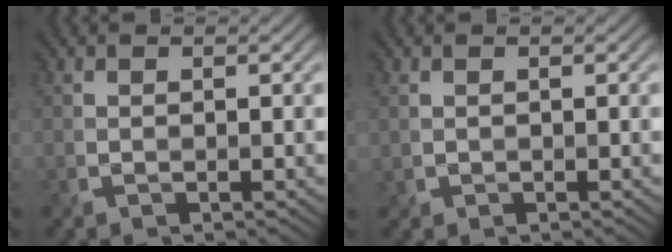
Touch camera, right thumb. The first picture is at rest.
{"total": 0.6, "force": [0.2, 0.6, 0.2], "torque": [-0.005, -0.002, 0.005]}